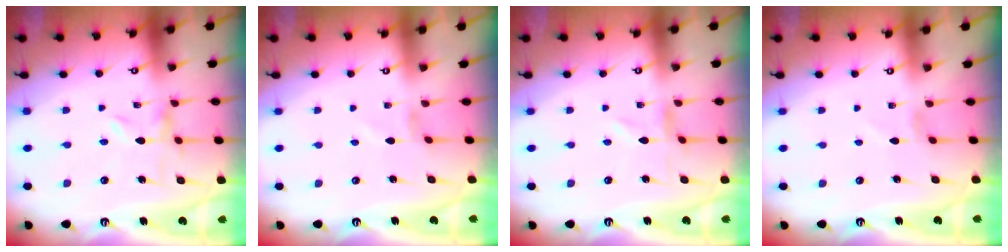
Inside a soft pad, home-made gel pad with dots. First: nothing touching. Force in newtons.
{"total": 0.0}
{"total": 0.8, "press": 0.8, "slide": 0.2}
{"total": 0.0}